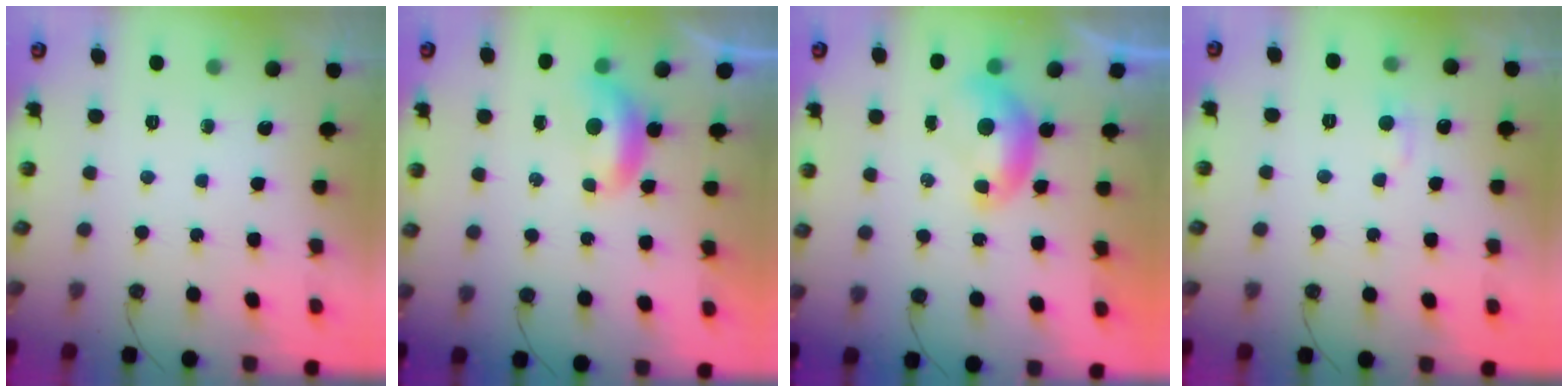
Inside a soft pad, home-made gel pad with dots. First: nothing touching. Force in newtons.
{"total": 0.9, "press": 0.8, "slide": 0.5}
{"total": 0.0}
{"total": 1.5, "press": 1.3, "slide": 0.8}